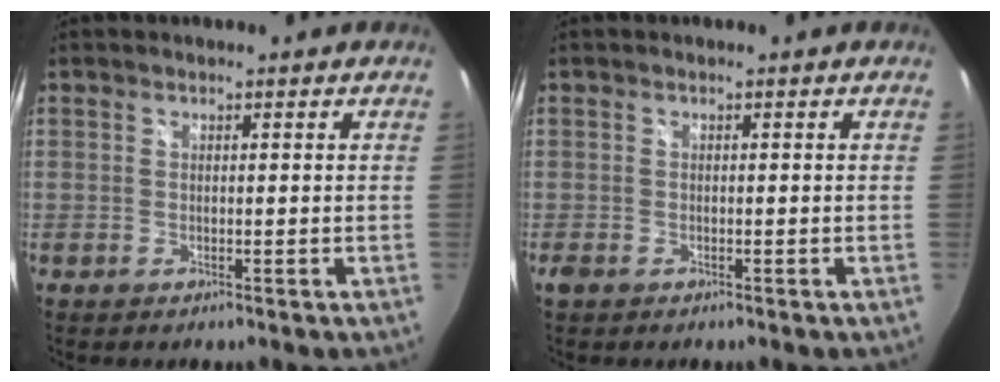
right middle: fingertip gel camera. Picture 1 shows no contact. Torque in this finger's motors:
{"motor_torque": [0.19, -0.41, 0.01, 0.03]}